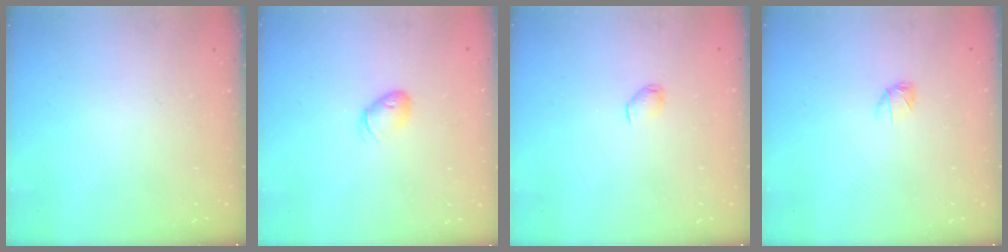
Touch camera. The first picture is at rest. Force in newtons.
{"total": 6.1, "press": 6.0, "slide": 1.2}
{"total": 3.0, "press": 3.0, "slide": 0.5}
{"total": 3.2, "press": 3.1, "slide": 0.7}